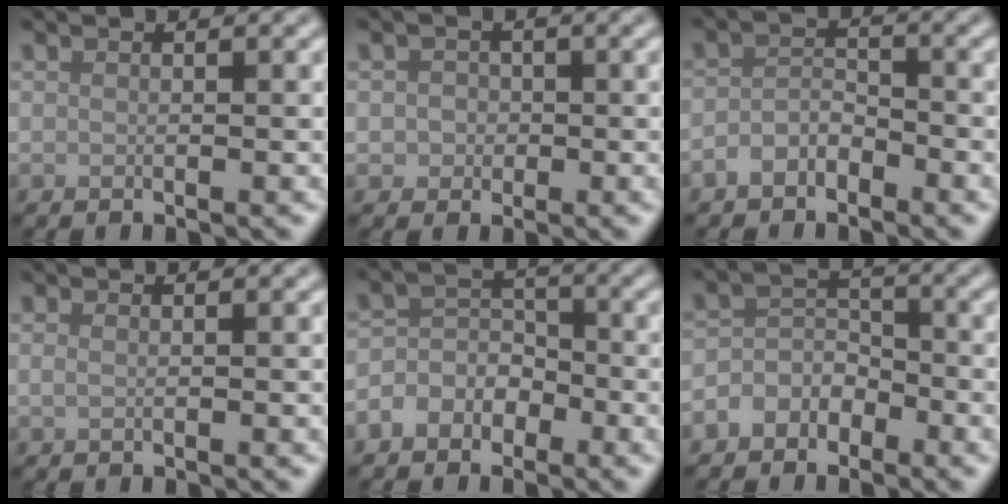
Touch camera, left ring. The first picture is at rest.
{"total": 1.6, "force": [-0.1, 1.6, 0.5], "torque": [0.007, -0.005, -0.004]}
{"total": 2.1, "force": [-1.5, 1.1, 0.9], "torque": [-0.019, 0.007, -0.033]}
{"total": 0.5, "force": [0.2, 0.2, 0.4], "torque": [-0.009, 0.002, 0.004]}
{"total": 3.4, "force": [-1.9, 2.6, 1.0], "torque": [0.005, 0.013, -0.051]}
{"total": 3.1, "force": [-2.0, 2.3, 0.8], "torque": [0.011, 0.014, -0.052]}